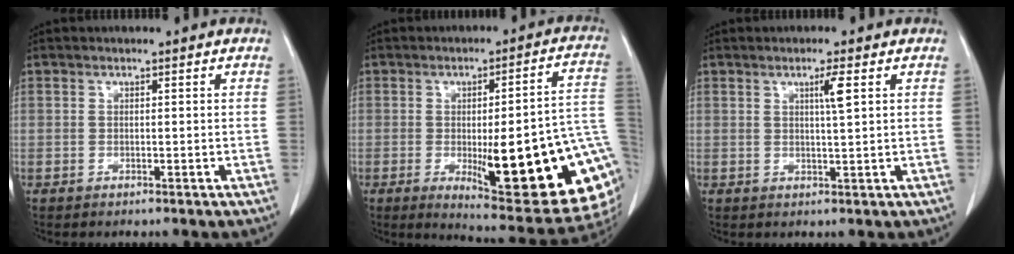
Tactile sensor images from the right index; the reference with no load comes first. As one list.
[{"total": 25.2, "force": [-5.1, 4.8, 24.2], "torque": [-0.227, -0.005, -0.054]}, {"total": 2.7, "force": [1.0, -0.4, 2.4], "torque": [-0.045, -0.004, 0.018]}]